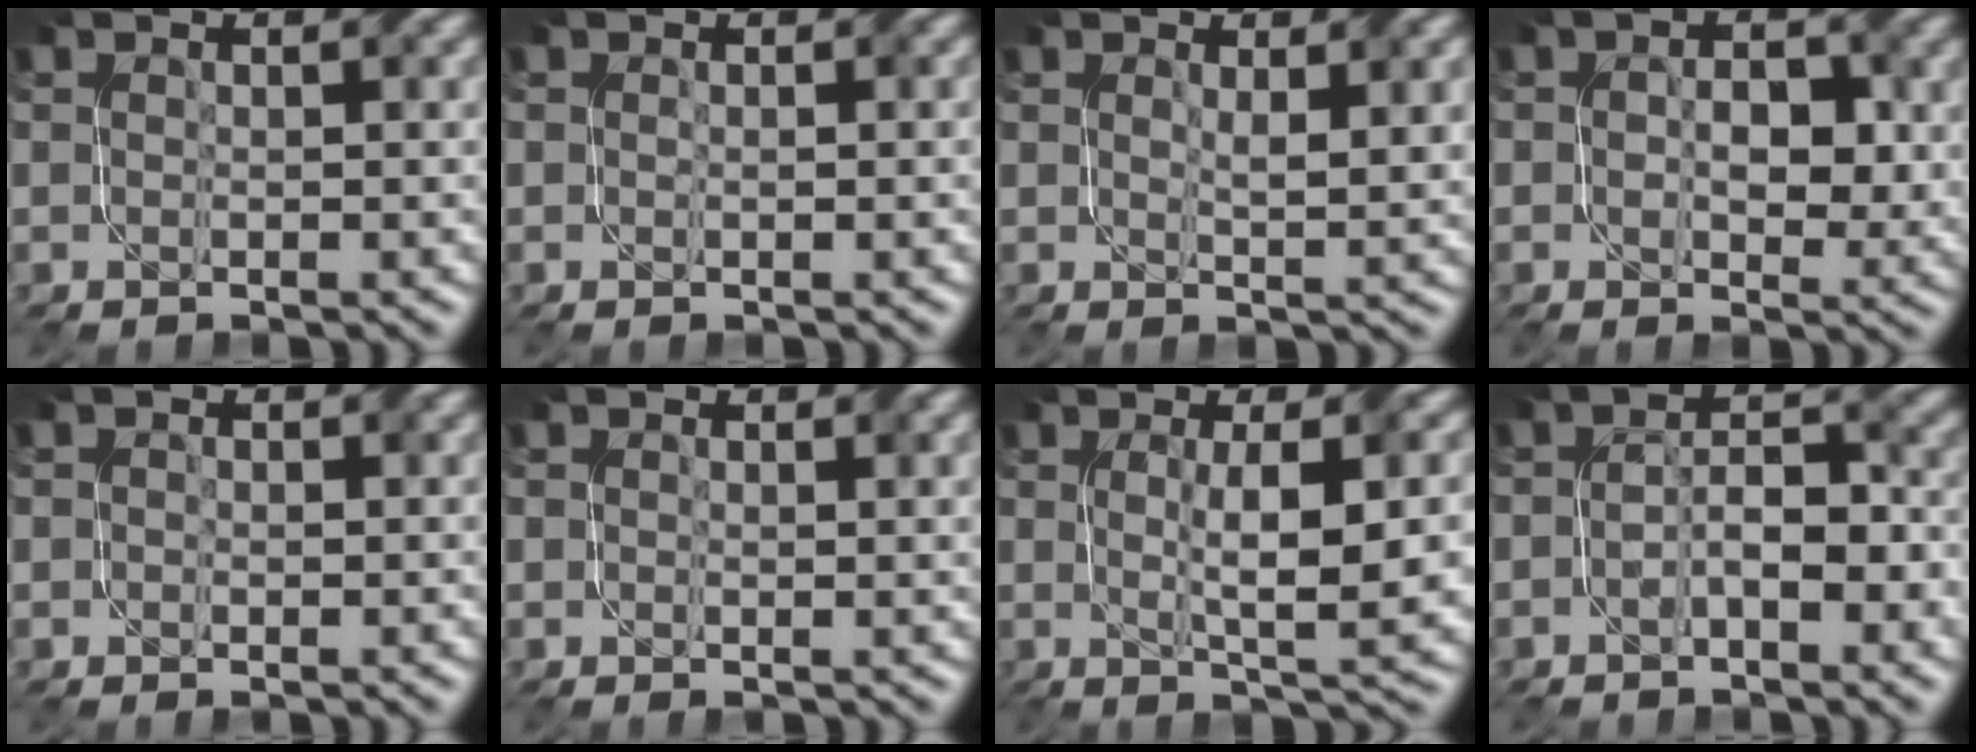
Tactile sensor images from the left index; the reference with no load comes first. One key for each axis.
{"total": 0.7, "fx": 0.0, "fy": 0.0, "fz": 0.7, "tx": -0.013, "ty": 0.001, "tz": 0.000}
{"total": 2.1, "fx": 1.1, "fy": 0.3, "fz": 1.8, "tx": -0.031, "ty": -0.002, "tz": 0.022}
{"total": 4.0, "fx": 0.1, "fy": 2.4, "fz": 3.3, "tx": -0.051, "ty": -0.004, "tz": 0.001}
{"total": 0.6, "fx": 0.1, "fy": 0.5, "fz": 0.4, "tx": -0.003, "ty": -0.003, "tz": -0.003}
{"total": 1.1, "fx": 0.4, "fy": 0.1, "fz": 1.0, "tx": -0.014, "ty": -0.001, "tz": 0.006}
{"total": 7.4, "fx": 0.2, "fy": 1.5, "fz": 7.2, "tx": -0.105, "ty": 0.004, "tz": 0.006}
{"total": 4.3, "fx": -1.4, "fy": 1.7, "fz": 3.8, "tx": -0.064, "ty": 0.007, "tz": -0.028}